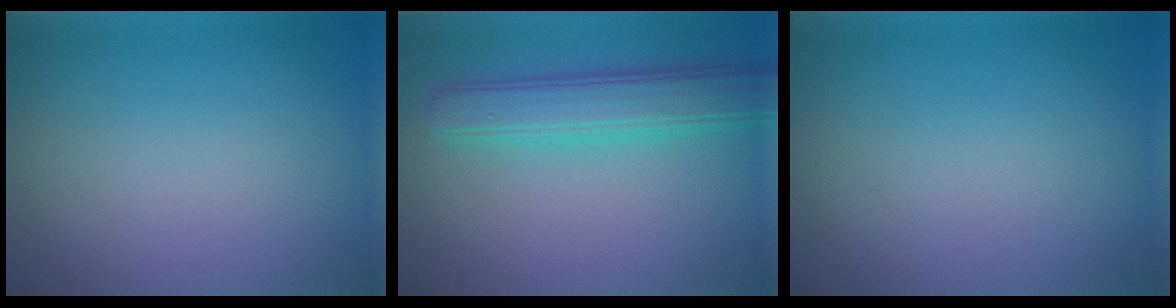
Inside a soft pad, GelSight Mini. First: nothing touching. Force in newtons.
{"total": 5.1, "press": 5.1, "slide": 0.2}
{"total": 0.0}